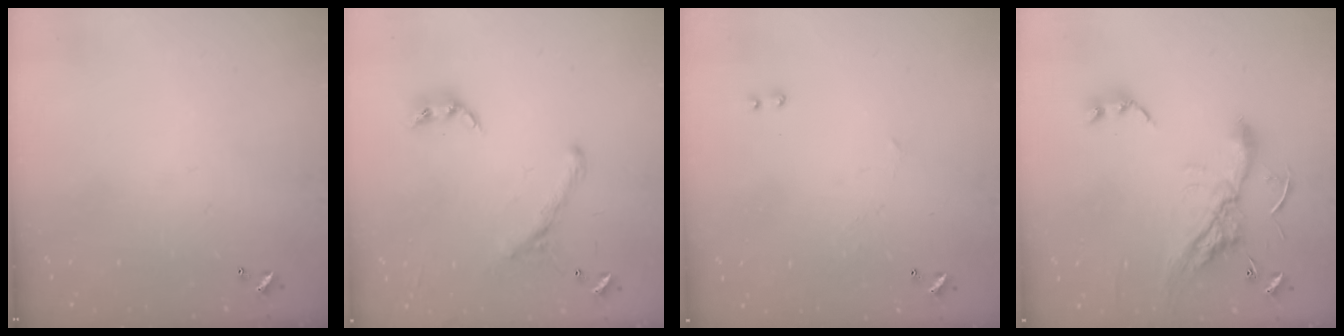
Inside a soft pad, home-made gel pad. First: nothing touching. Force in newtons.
{"total": 2.2, "press": 1.9, "slide": 1.0}
{"total": 1.4, "press": 1.3, "slide": 0.5}
{"total": 14.9, "press": 14.8, "slide": 1.5}